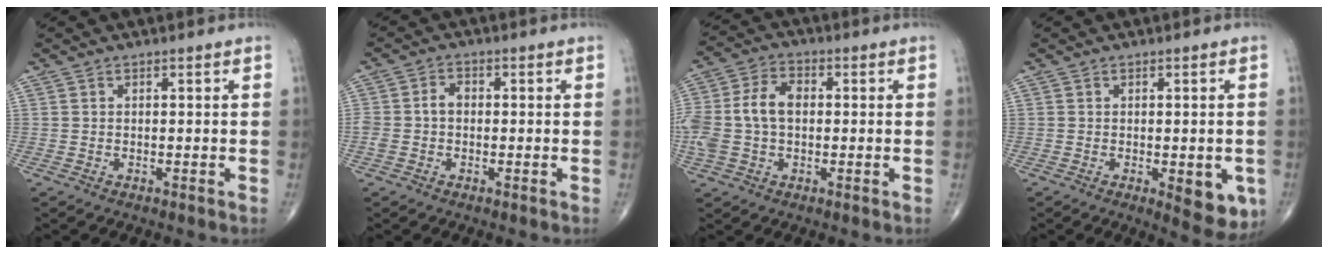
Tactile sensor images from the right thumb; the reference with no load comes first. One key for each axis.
{"total": 3.6, "fx": -0.4, "fy": 2.6, "fz": 2.4, "tx": -0.053, "ty": 0.016, "tz": -0.011}
{"total": 11.7, "fx": 0.0, "fy": 7.8, "fz": 8.7, "tx": -0.190, "ty": 0.030, "tz": 0.000}
{"total": 7.6, "fx": -2.1, "fy": 3.1, "fz": 6.6, "tx": -0.060, "ty": -0.011, "tz": -0.020}